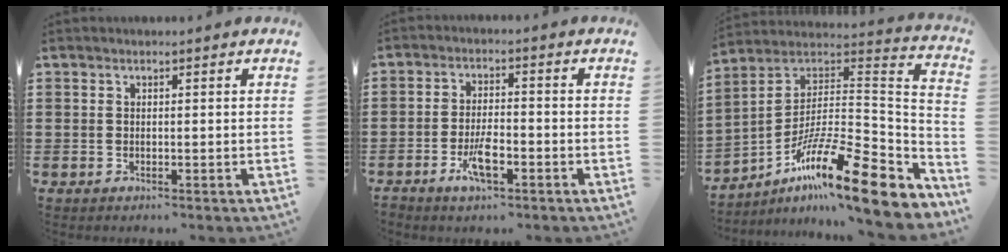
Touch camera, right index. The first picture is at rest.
{"total": 5.0, "force": [-2.5, 1.8, 3.9], "torque": [-0.085, 0.003, -0.050]}
{"total": 16.7, "force": [-10.2, 2.8, 12.9], "torque": [-0.213, -0.001, -0.180]}